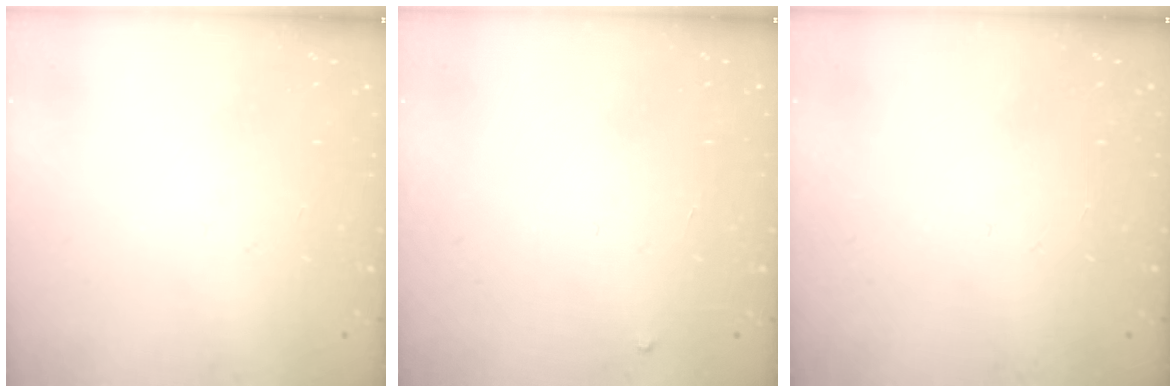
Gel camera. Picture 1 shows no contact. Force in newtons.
{"total": 2.3, "press": 2.3, "slide": 0.3}
{"total": 0.0}